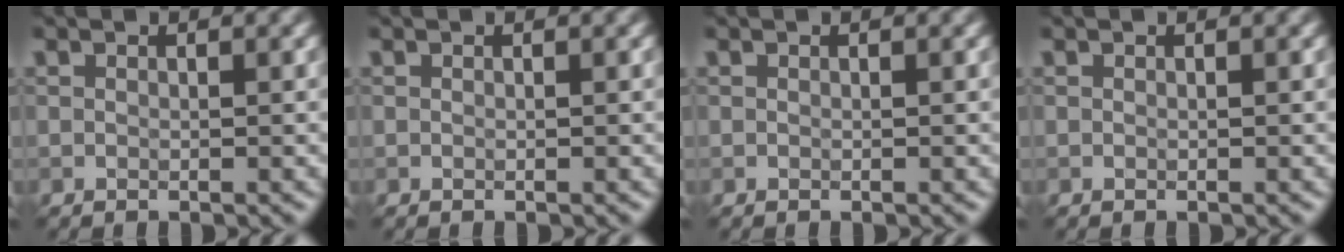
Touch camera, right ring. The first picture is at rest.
{"total": 0.0}
{"total": 0.0}
{"total": 0.0}